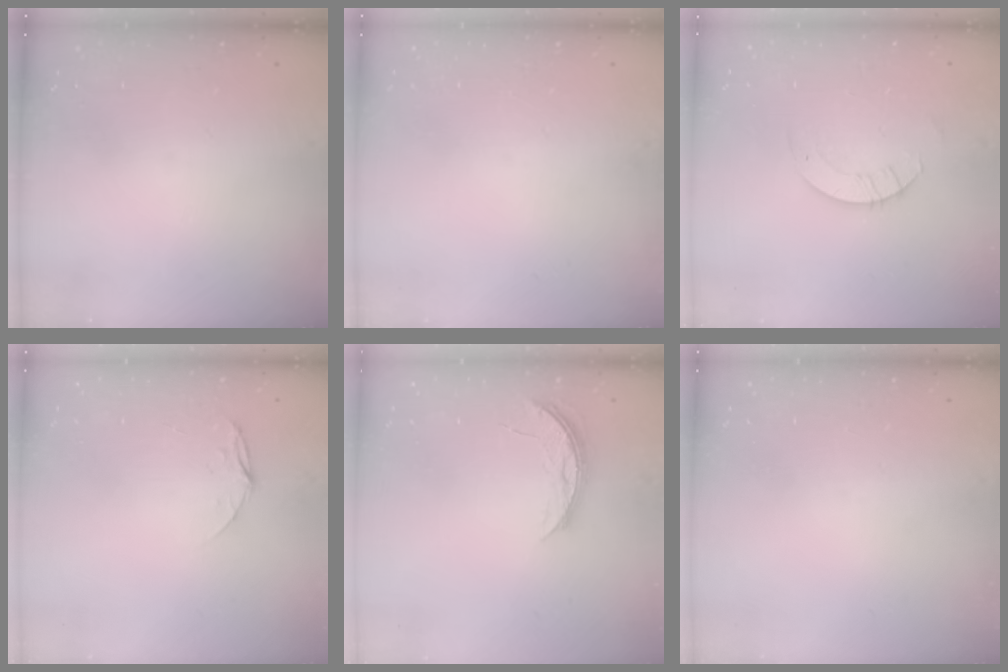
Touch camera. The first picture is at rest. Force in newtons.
{"total": 0.0}
{"total": 2.6, "press": 2.6, "slide": 0.2}
{"total": 4.4, "press": 4.4, "slide": 0.4}
{"total": 5.8, "press": 5.7, "slide": 0.5}
{"total": 0.0}